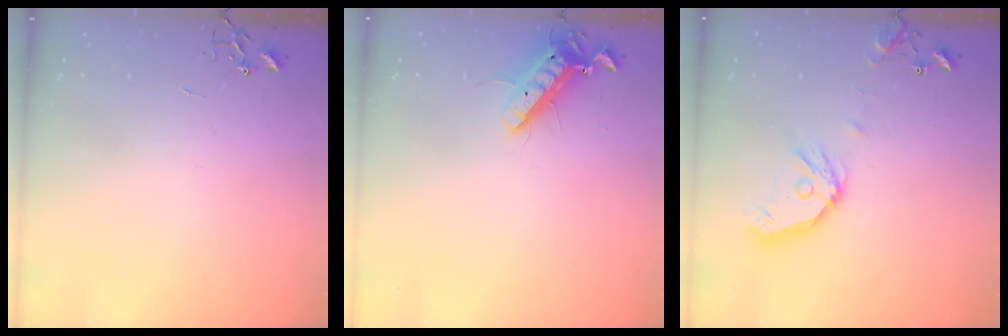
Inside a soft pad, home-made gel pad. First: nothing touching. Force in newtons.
{"total": 11.8, "press": 11.6, "slide": 2.2}
{"total": 13.4, "press": 13.2, "slide": 2.1}